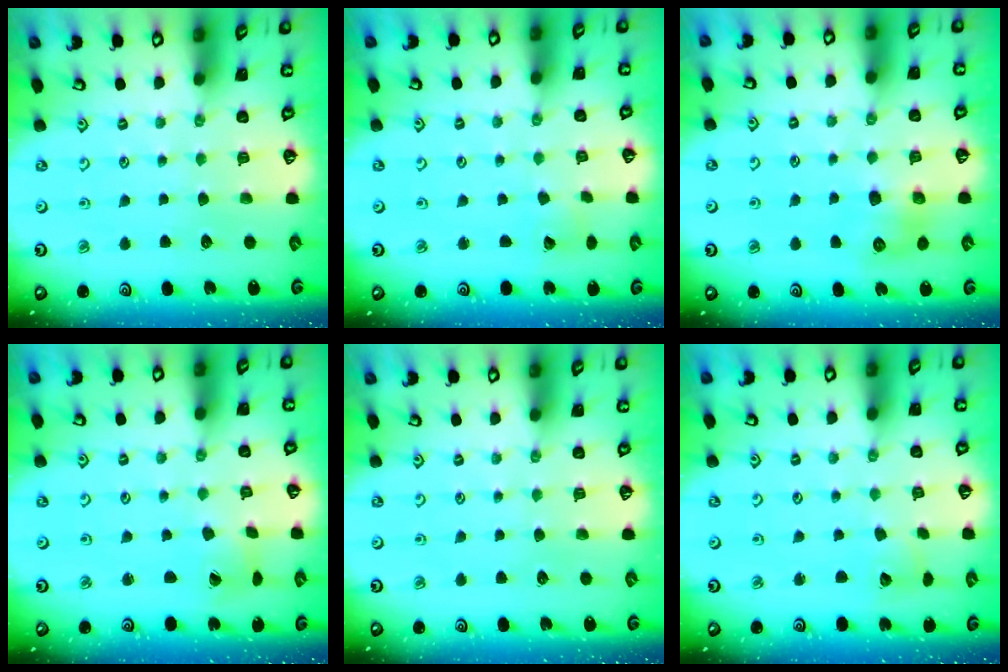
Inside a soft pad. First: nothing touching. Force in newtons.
{"total": 2.9, "press": 2.9, "slide": 0.2}
{"total": 7.9, "press": 7.9, "slide": 0.4}
{"total": 2.0, "press": 2.0, "slide": 0.3}
{"total": 0.0}
{"total": 2.3, "press": 2.3, "slide": 0.4}